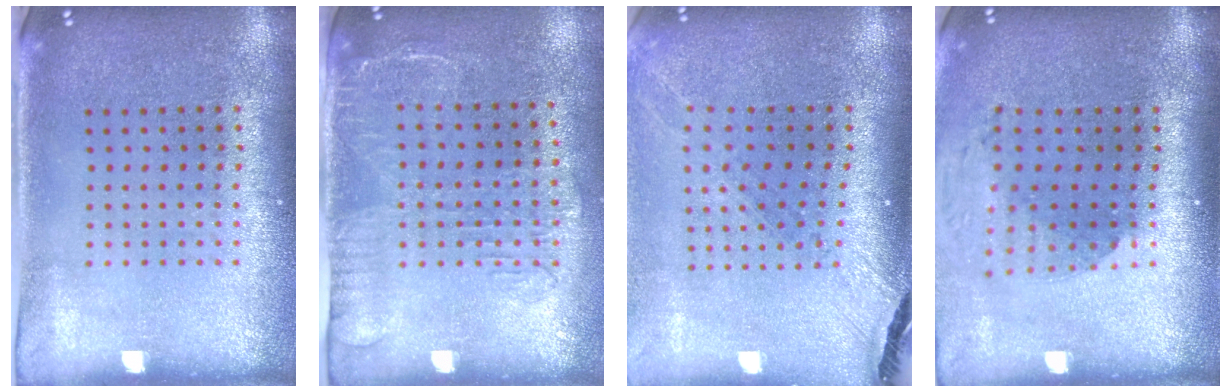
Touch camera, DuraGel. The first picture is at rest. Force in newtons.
{"total": 1.7, "press": 1.3, "slide": 1.0}
{"total": 1.5, "press": 1.5, "slide": 0.4}
{"total": 1.8, "press": 1.4, "slide": 1.1}